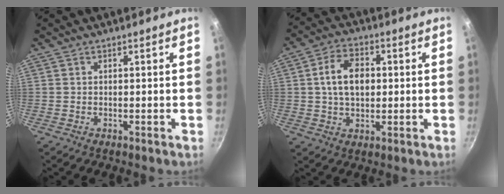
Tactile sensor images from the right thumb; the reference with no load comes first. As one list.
[{"total": 9.3, "force": [1.0, 6.2, 6.9], "torque": [-0.104, 0.012, 0.012]}]